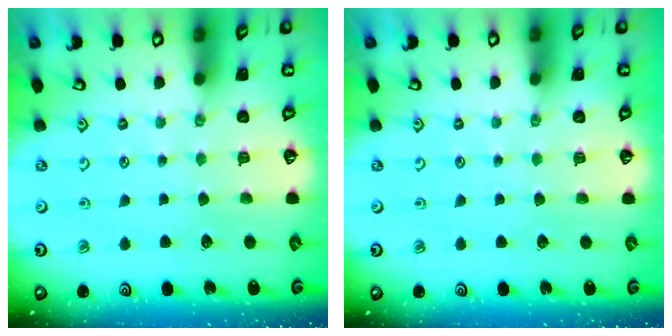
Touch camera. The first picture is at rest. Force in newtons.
{"total": 0.0}